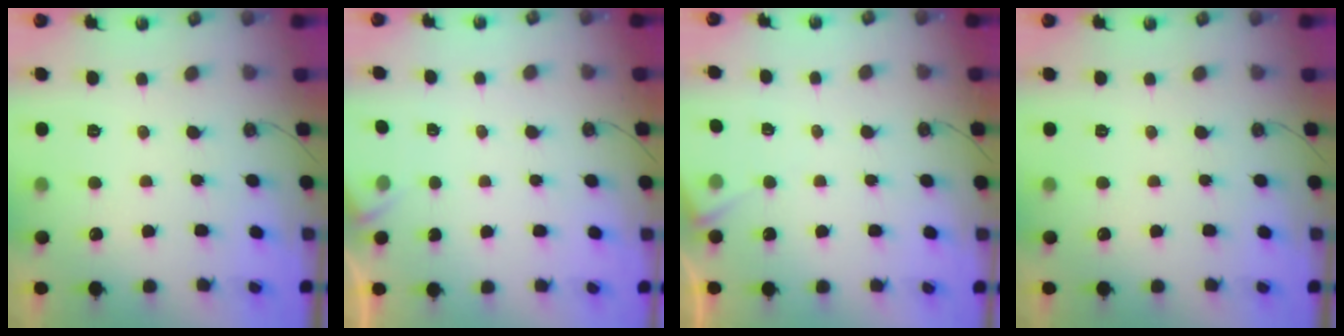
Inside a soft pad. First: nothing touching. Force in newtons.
{"total": 2.2, "press": 2.2, "slide": 0.4}
{"total": 4.4, "press": 4.4, "slide": 0.4}
{"total": 0.0}